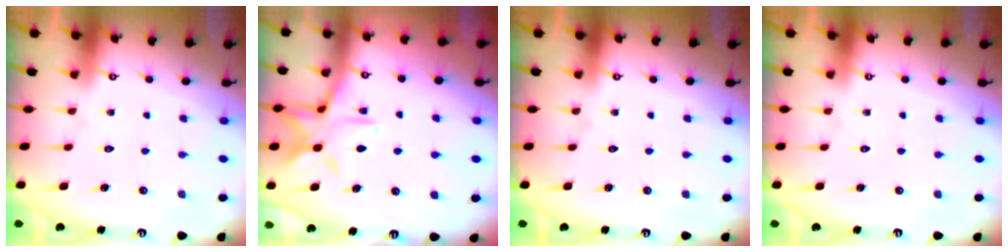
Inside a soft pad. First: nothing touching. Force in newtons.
{"total": 11.0, "press": 11.0, "slide": 0.7}
{"total": 0.0}
{"total": 0.0}